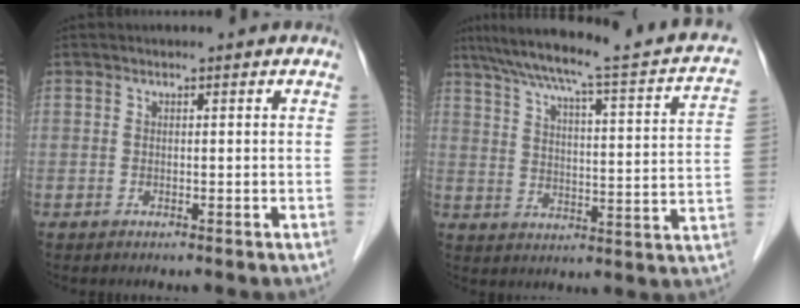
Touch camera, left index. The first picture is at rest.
{"total": 22.7, "force": [18.8, 1.4, 12.8], "torque": [-0.197, -0.007, 0.237]}